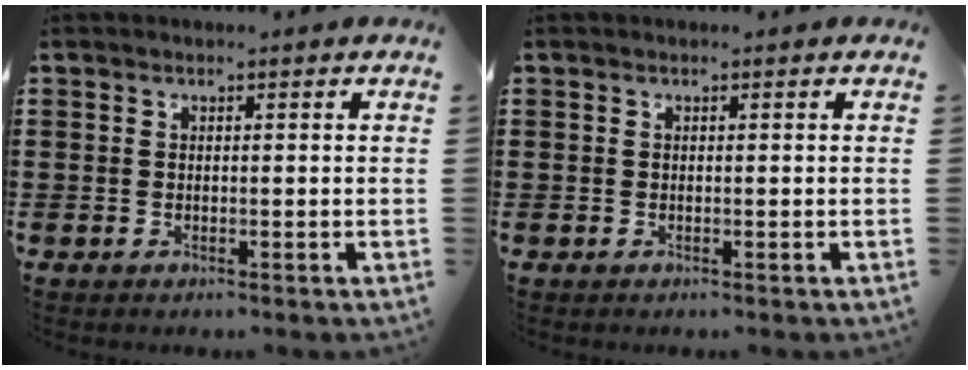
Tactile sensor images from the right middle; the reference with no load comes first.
{"total": 0.0}